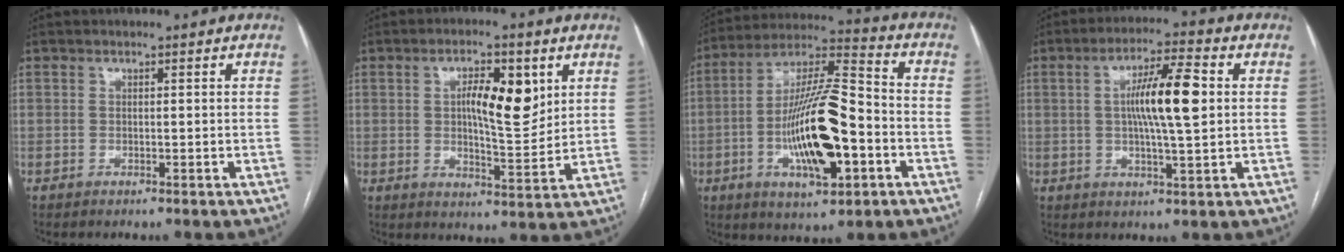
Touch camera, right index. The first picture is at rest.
{"total": 9.0, "force": [2.7, 2.7, 8.2], "torque": [-0.132, 0.006, 0.046]}
{"total": 17.8, "force": [-4.5, 4.4, 16.7], "torque": [-0.316, 0.005, -0.073]}
{"total": 10.1, "force": [1.3, 1.0, 10.0], "torque": [-0.178, 0.007, 0.020]}